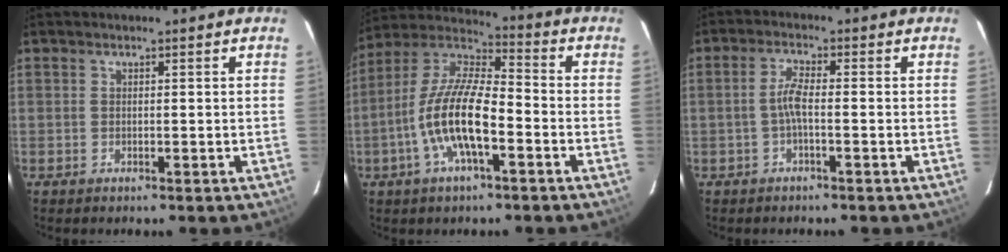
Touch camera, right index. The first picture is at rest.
{"total": 14.2, "force": [-4.9, 4.5, 12.6], "torque": [-0.254, 0.000, -0.097]}
{"total": 2.8, "force": [-0.9, 0.2, 2.7], "torque": [-0.058, 0.006, -0.020]}